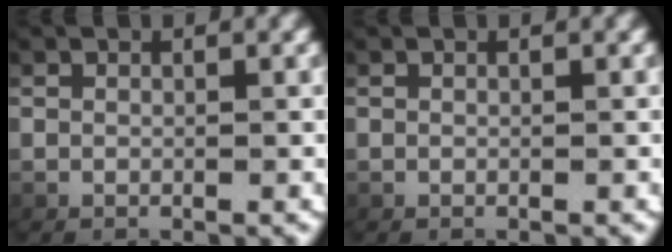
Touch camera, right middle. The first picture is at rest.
{"total": 0.0}